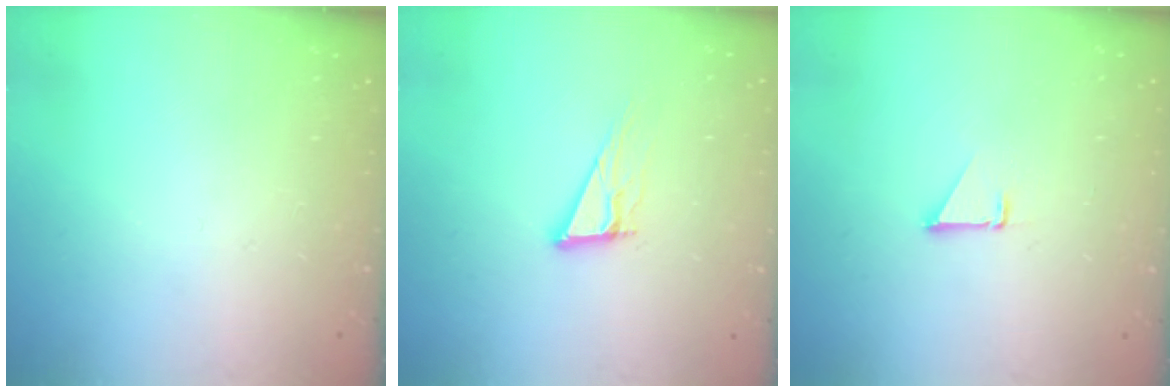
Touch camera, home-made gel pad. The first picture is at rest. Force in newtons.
{"total": 10.8, "press": 10.5, "slide": 2.6}
{"total": 1.4, "press": 1.3, "slide": 0.1}